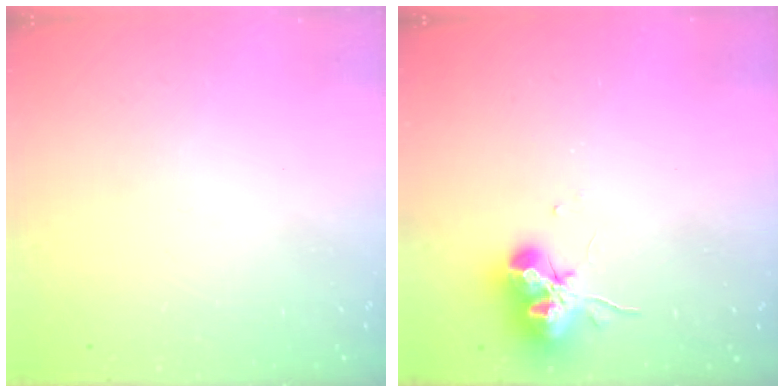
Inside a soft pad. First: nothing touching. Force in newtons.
{"total": 13.8, "press": 13.7, "slide": 1.3}